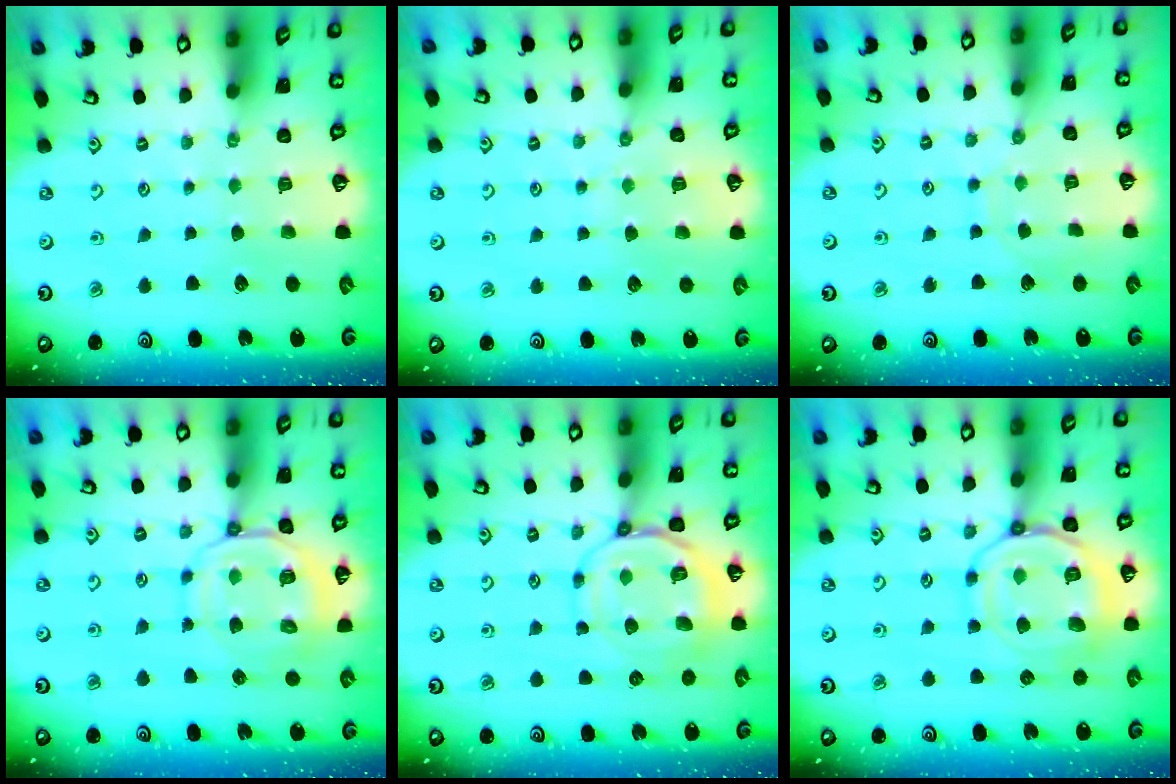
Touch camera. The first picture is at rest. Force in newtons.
{"total": 5.9, "press": 5.9, "slide": 0.7}
{"total": 6.3, "press": 6.3, "slide": 0.3}
{"total": 11.7, "press": 11.7, "slide": 1.3}
{"total": 11.4, "press": 11.3, "slide": 1.1}
{"total": 13.6, "press": 13.6, "slide": 1.3}